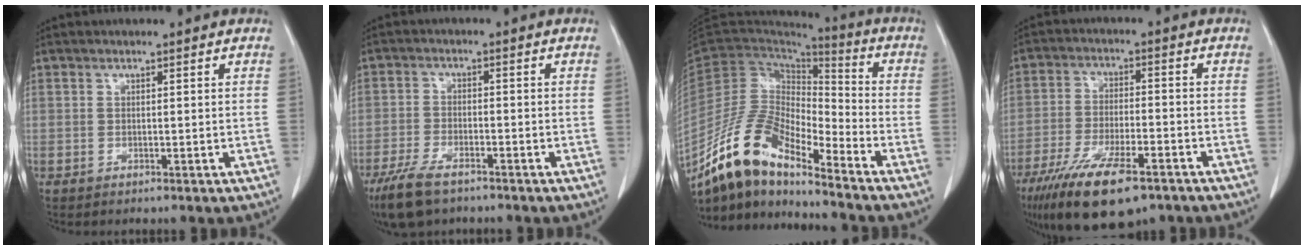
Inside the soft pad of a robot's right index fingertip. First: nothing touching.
{"total": 8.0, "force": [-5.6, 3.0, 4.8], "torque": [-0.102, -0.014, -0.102]}
{"total": 15.5, "force": [-12.1, 4.3, 8.6], "torque": [-0.174, 0.024, -0.228]}
{"total": 15.8, "force": [-10.4, 4.7, 10.9], "torque": [-0.211, -0.026, -0.177]}